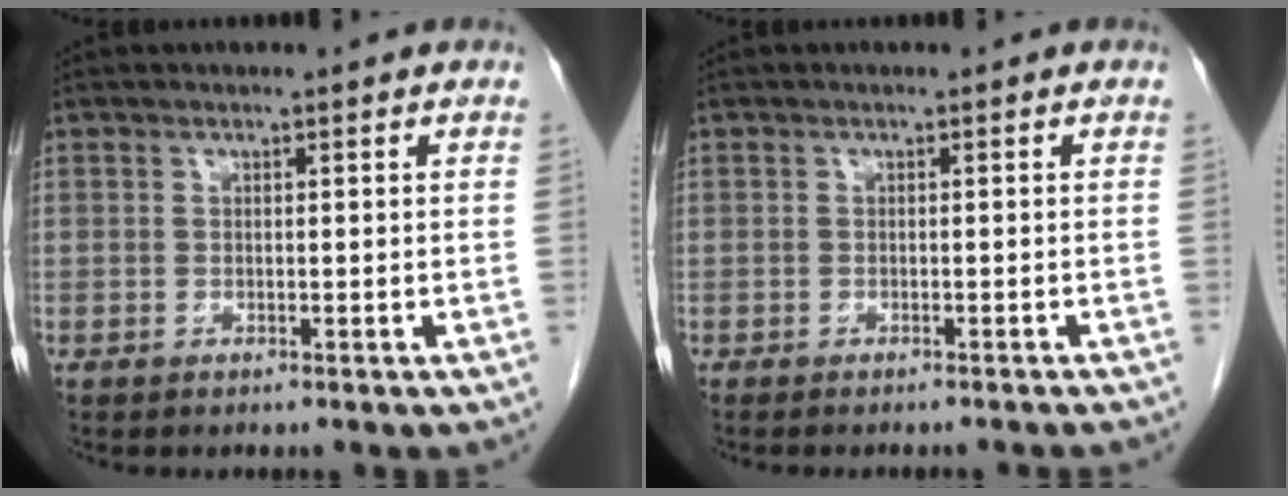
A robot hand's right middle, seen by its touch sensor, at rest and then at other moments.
{"total": 4.8, "force": [-4.5, 0.3, 1.7], "torque": [-0.020, -0.010, -0.054]}